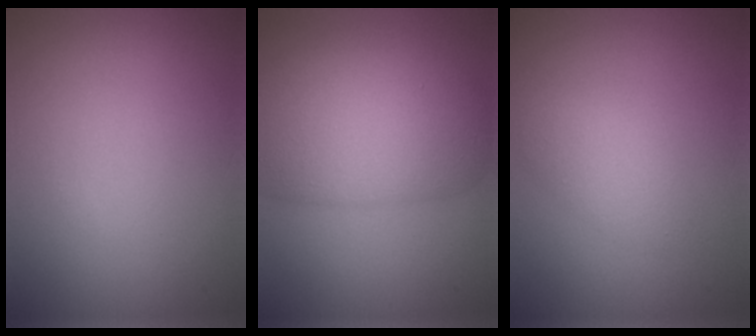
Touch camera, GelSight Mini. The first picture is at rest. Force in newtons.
{"total": 8.2, "press": 8.1, "slide": 0.4}
{"total": 1.9, "press": 1.9, "slide": 0.1}